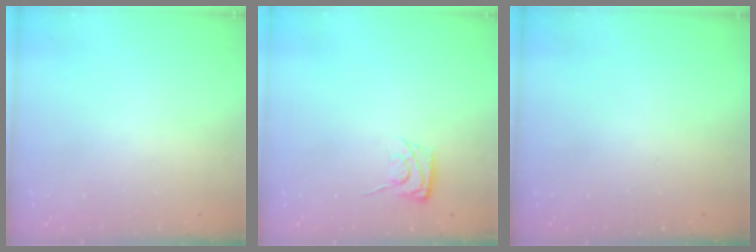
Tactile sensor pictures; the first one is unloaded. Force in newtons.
{"total": 6.1, "press": 5.9, "slide": 1.6}
{"total": 0.0}